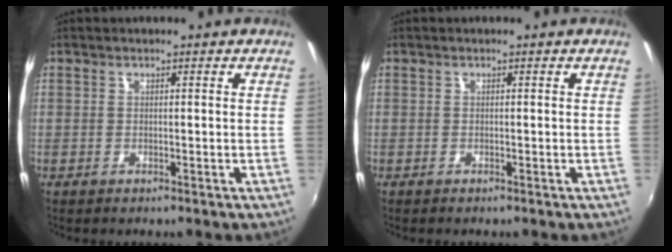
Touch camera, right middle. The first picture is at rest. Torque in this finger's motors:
{"motor_torque": [-0.15, -0.11, 0.03, 0.00]}